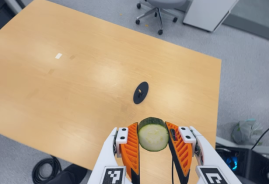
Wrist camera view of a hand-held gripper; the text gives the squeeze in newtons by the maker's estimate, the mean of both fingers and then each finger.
{"total": 13.7, "left": 14.4, "right": 12.9}